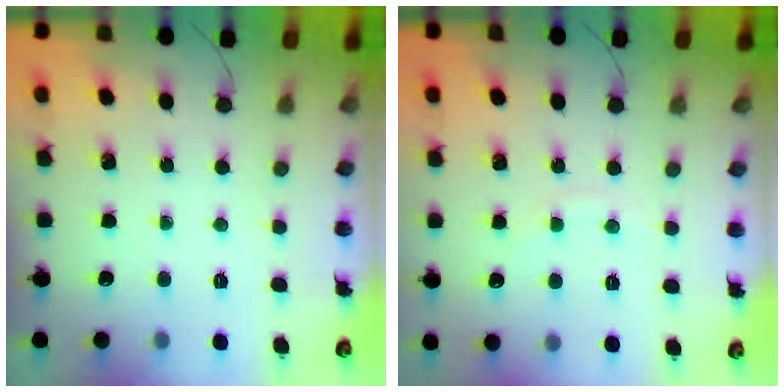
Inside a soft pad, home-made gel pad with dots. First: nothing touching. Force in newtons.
{"total": 4.8, "press": 4.6, "slide": 1.4}